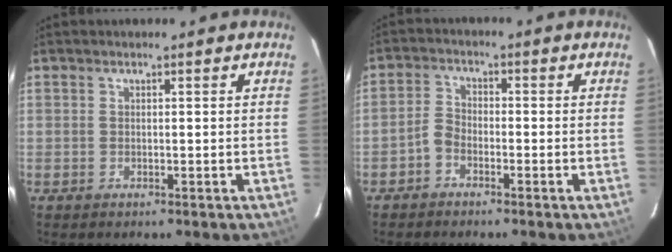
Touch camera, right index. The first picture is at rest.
{"total": 2.7, "force": [-1.9, 1.4, 1.1], "torque": [-0.030, 0.011, -0.040]}